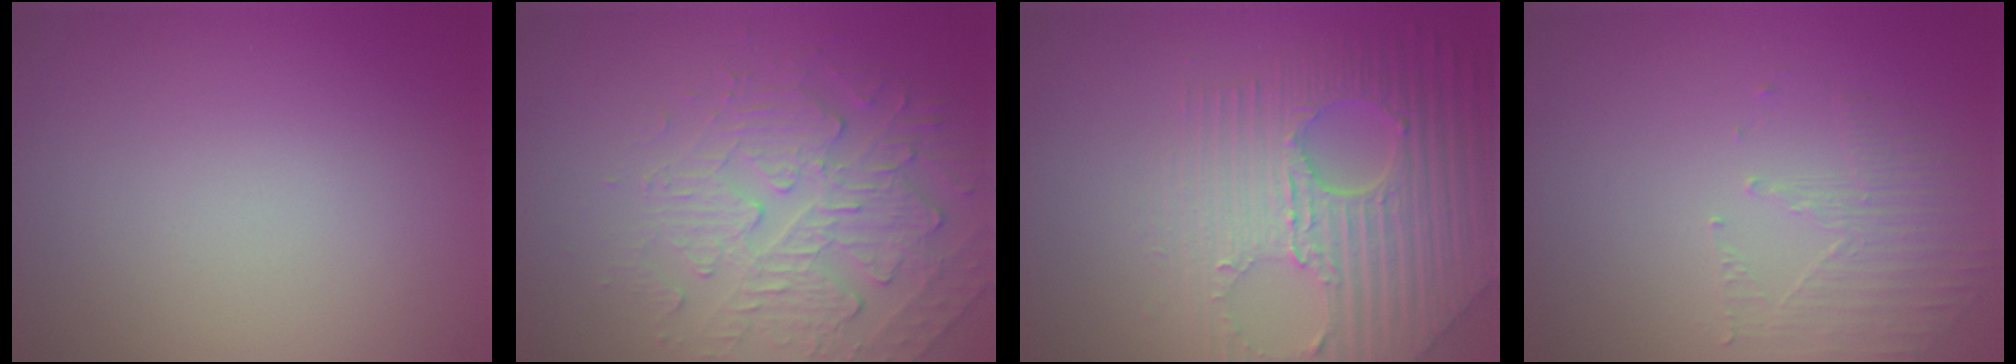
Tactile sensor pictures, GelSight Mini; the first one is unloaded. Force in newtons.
{"total": 4.9, "press": 3.6, "slide": 3.4}
{"total": 7.6, "press": 5.5, "slide": 5.3}
{"total": 1.7, "press": 0.9, "slide": 1.4}